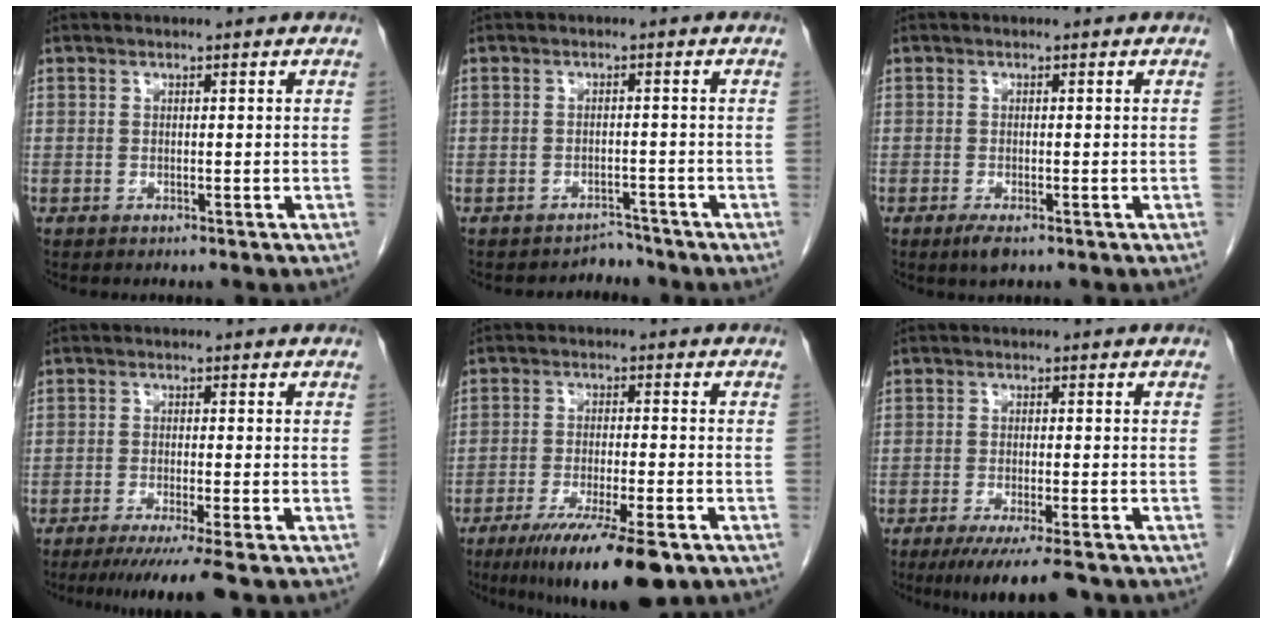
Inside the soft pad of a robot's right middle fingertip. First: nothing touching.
{"total": 2.2, "force": [-1.9, 0.7, -0.9], "torque": [0.017, 0.004, -0.027]}
{"total": 2.1, "force": [-1.3, 0.6, 1.6], "torque": [-0.033, -0.005, -0.020]}
{"total": 7.0, "force": [-5.2, -1.0, 4.6], "torque": [-0.060, -0.019, -0.083]}
{"total": 13.3, "force": [-8.8, 1.5, 9.9], "torque": [-0.150, -0.031, -0.138]}
{"total": 8.9, "force": [-6.7, 0.9, 5.7], "torque": [-0.076, -0.017, -0.101]}